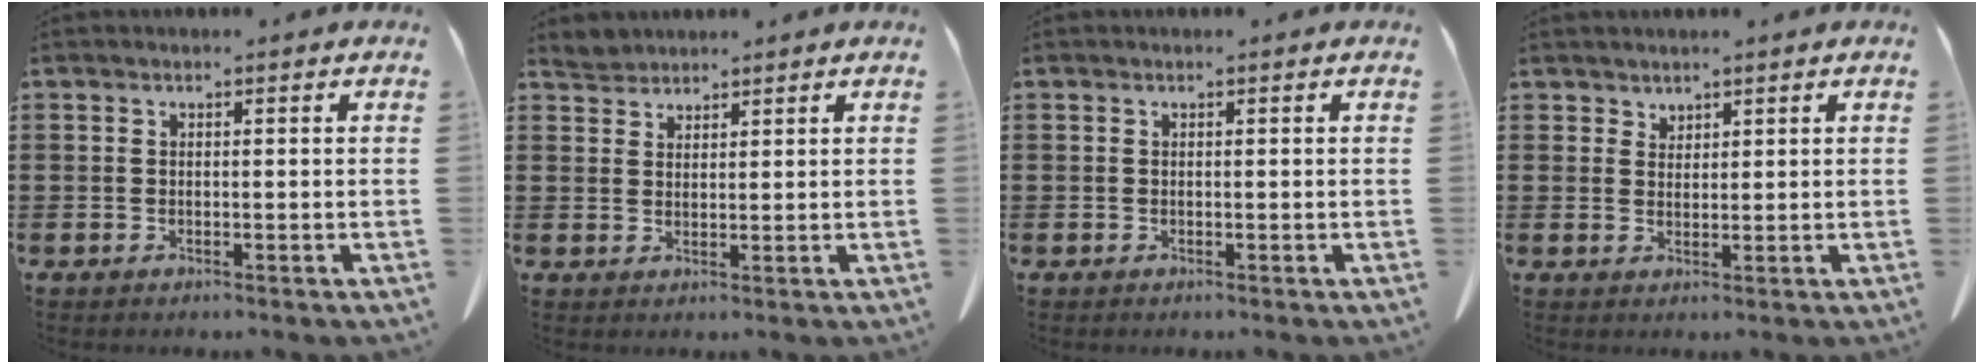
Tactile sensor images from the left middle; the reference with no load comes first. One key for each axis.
{"total": 2.1, "fx": 2.0, "fy": 0.5, "fz": -0.2, "tx": -0.003, "ty": 0.004, "tz": 0.041}
{"total": 0.0}
{"total": 1.5, "fx": 1.4, "fy": 0.5, "fz": -0.2, "tx": 0.001, "ty": 0.002, "tz": 0.029}